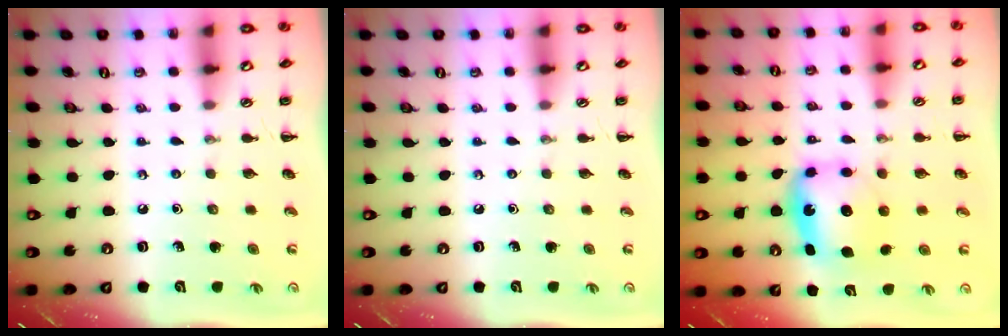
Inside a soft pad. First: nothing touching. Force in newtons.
{"total": 0.0}
{"total": 5.7, "press": 5.7, "slide": 1.0}